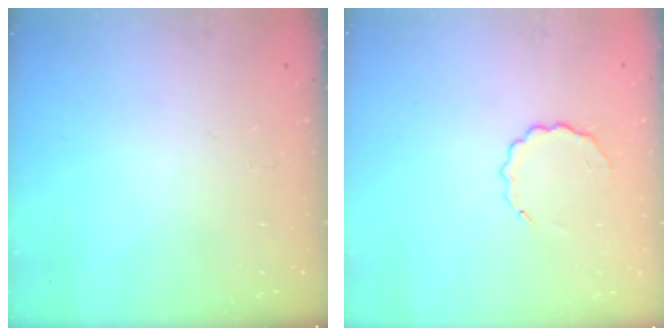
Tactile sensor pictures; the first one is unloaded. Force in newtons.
{"total": 5.0, "press": 4.8, "slide": 1.3}